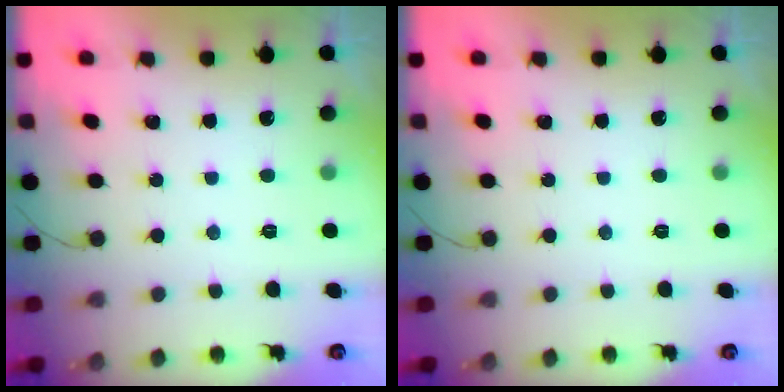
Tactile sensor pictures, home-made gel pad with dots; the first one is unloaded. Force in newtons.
{"total": 0.0}